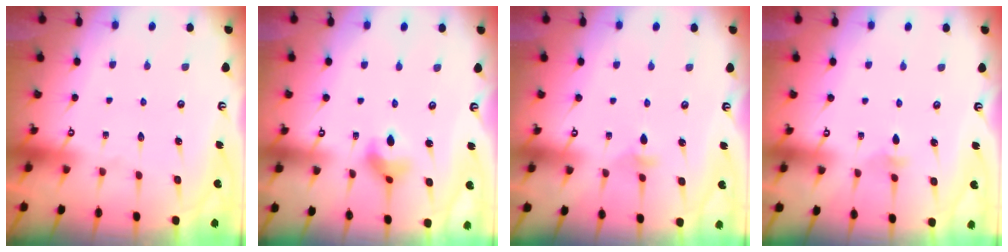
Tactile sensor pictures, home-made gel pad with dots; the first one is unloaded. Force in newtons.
{"total": 5.5, "press": 5.5, "slide": 0.7}
{"total": 3.7, "press": 3.6, "slide": 0.9}
{"total": 2.9, "press": 2.8, "slide": 0.8}